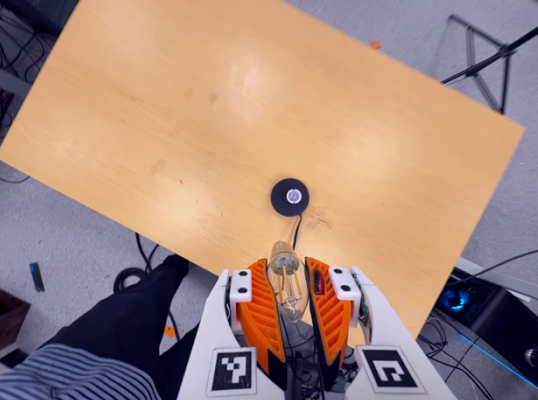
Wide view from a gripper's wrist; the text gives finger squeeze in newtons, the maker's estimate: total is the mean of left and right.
{"total": 21.3, "left": 25.8, "right": 16.7}